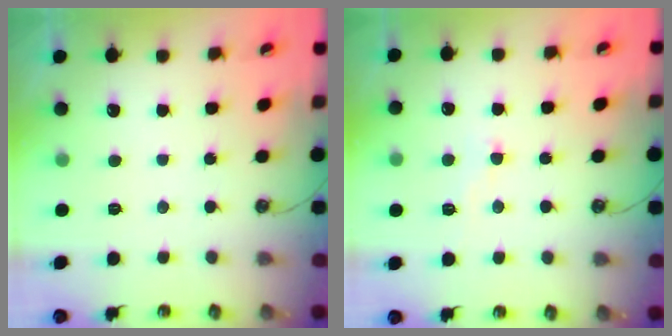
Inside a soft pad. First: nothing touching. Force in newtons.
{"total": 0.7, "press": 0.3, "slide": 0.6}